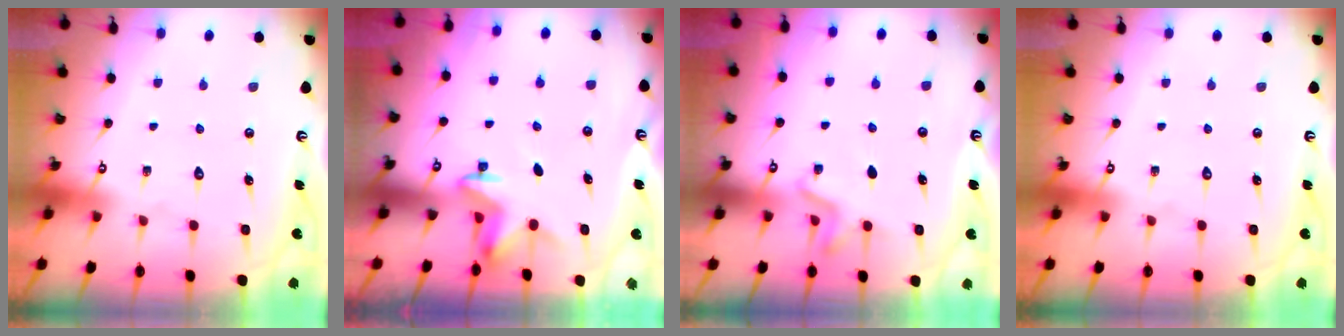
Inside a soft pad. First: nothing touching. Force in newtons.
{"total": 4.1, "press": 4.0, "slide": 0.9}
{"total": 4.3, "press": 4.0, "slide": 1.6}
{"total": 0.0}